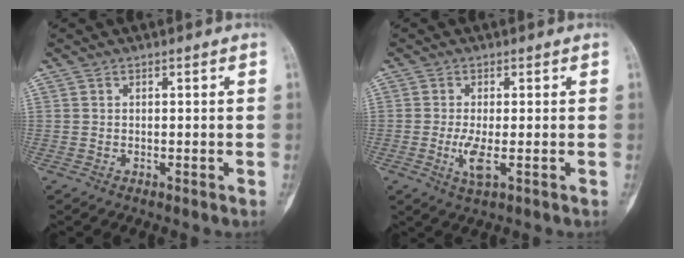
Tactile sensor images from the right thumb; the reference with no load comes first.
{"total": 4.1, "force": [-0.9, 1.0, 3.9], "torque": [-0.089, -0.011, -0.016]}